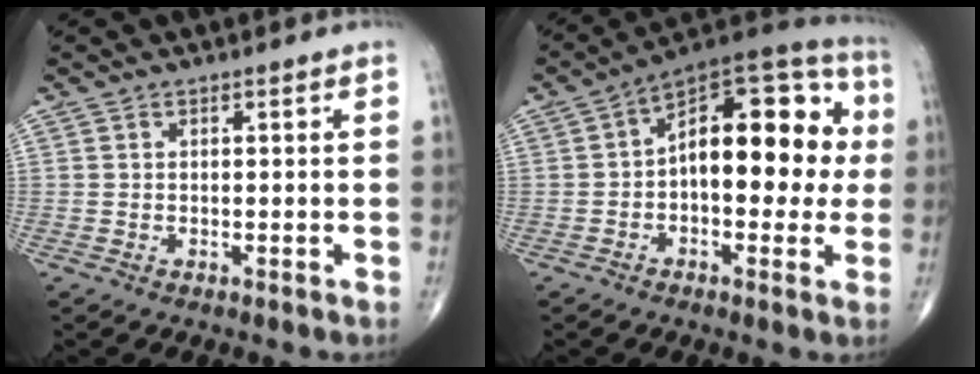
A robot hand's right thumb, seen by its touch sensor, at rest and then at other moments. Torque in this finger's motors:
{"motor_torque": [-0.10, 0.87, 0.93, 0.35, 0.11]}